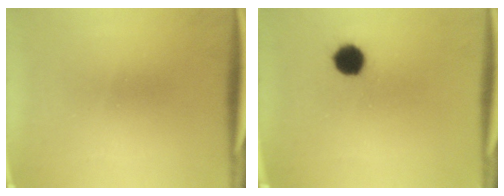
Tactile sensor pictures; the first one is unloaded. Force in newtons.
{"total": 5.3}